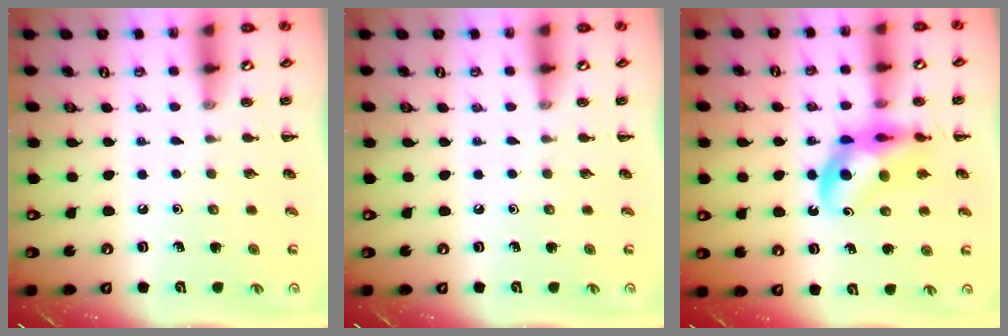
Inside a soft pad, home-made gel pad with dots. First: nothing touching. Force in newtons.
{"total": 0.0}
{"total": 12.1, "press": 11.6, "slide": 3.4}